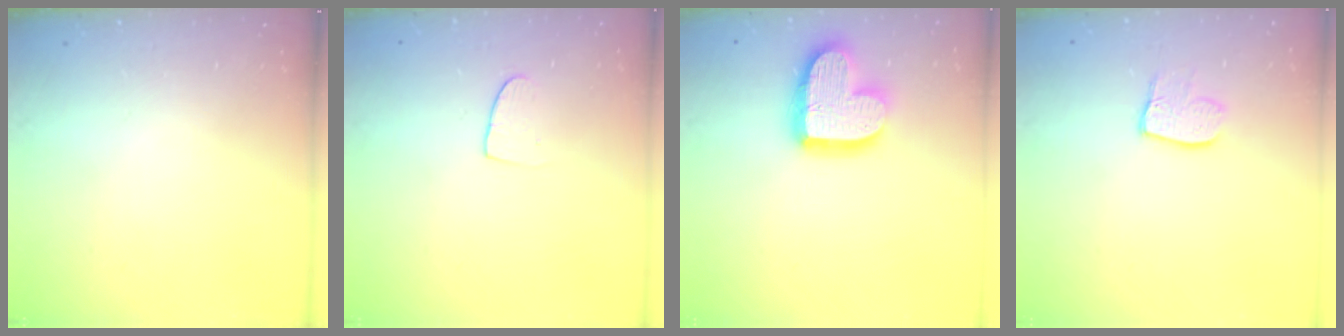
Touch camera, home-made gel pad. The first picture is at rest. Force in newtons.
{"total": 6.3, "press": 6.2, "slide": 0.6}
{"total": 16.7, "press": 16.6, "slide": 1.2}
{"total": 8.5, "press": 8.5, "slide": 0.7}